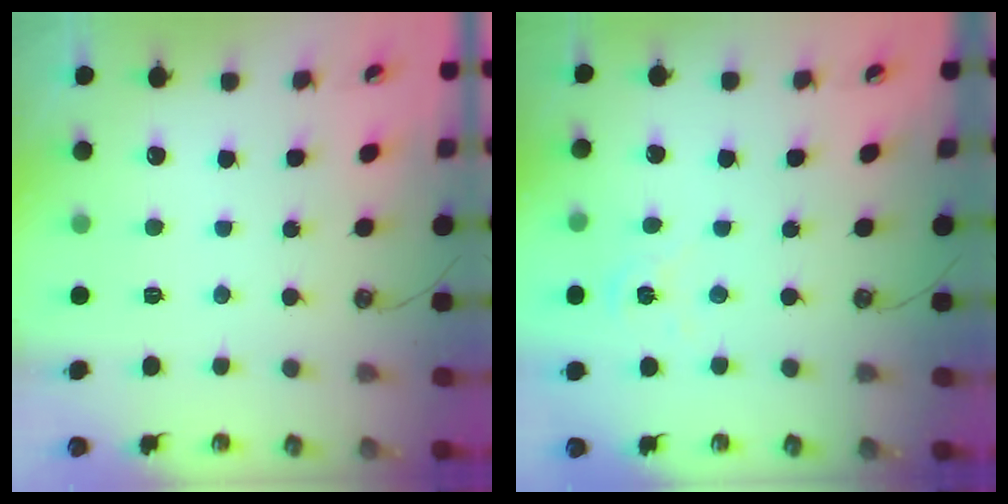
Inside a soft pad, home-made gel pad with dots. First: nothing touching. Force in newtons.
{"total": 2.1, "press": 2.1, "slide": 0.2}